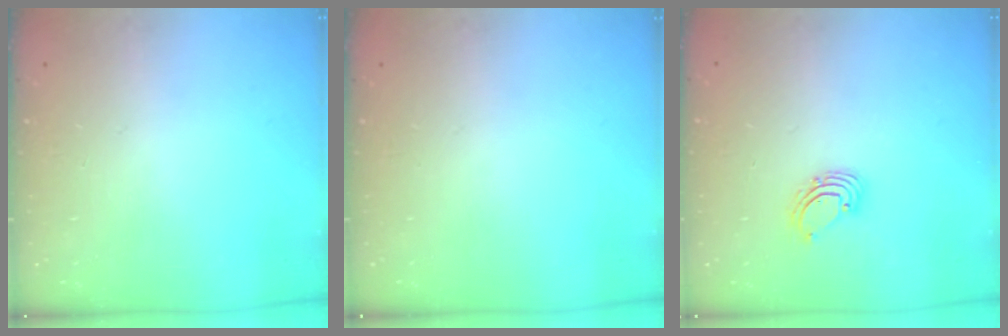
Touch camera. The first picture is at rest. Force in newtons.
{"total": 0.0}
{"total": 2.6, "press": 2.6, "slide": 0.2}